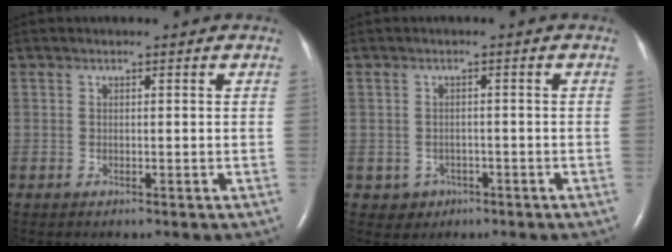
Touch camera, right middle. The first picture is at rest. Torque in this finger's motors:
{"motor_torque": [-0.21, -0.08, -0.08, -0.01]}